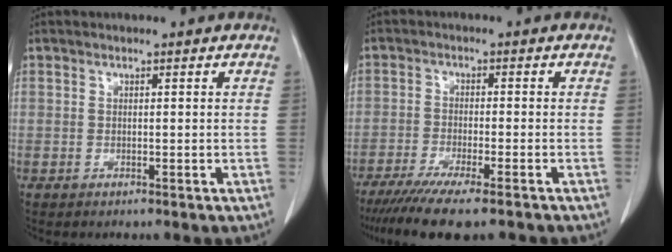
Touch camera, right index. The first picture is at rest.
{"total": 12.0, "force": [-9.7, 0.9, 7.0], "torque": [-0.101, -0.028, -0.150]}